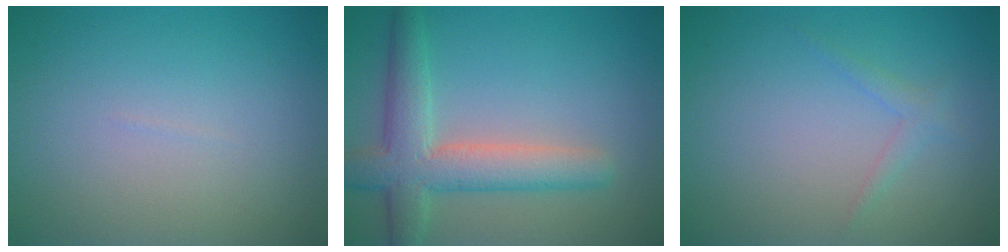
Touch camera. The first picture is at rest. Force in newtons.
{"total": 5.7, "press": 5.7, "slide": 0.4}
{"total": 1.1, "press": 1.1, "slide": 0.0}